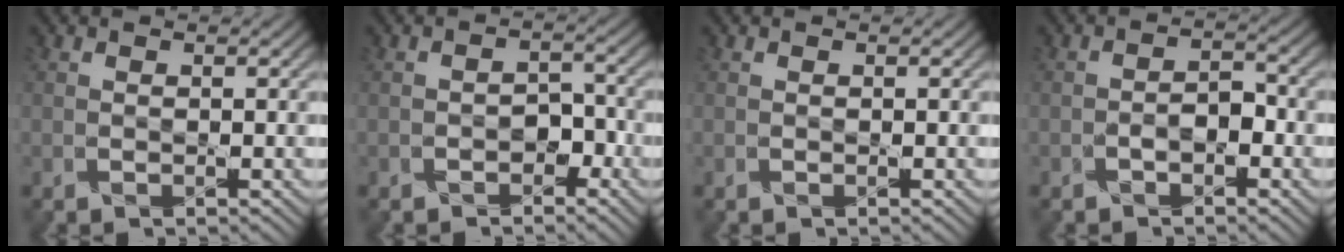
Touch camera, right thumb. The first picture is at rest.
{"total": 2.3, "force": [-1.7, 1.3, 0.7], "torque": [-0.007, 0.008, -0.026]}
{"total": 0.0}
{"total": 2.1, "force": [-1.5, 1.0, 1.2], "torque": [-0.014, 0.007, -0.027]}